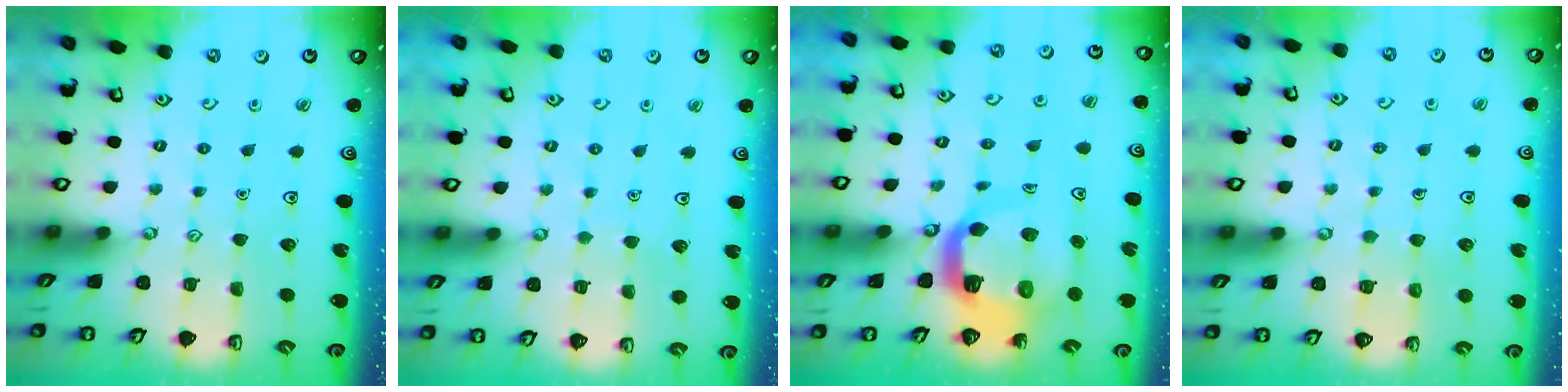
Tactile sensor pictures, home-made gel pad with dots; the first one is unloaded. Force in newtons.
{"total": 1.3, "press": 1.3, "slide": 0.1}
{"total": 11.8, "press": 11.7, "slide": 1.4}
{"total": 4.7, "press": 4.6, "slide": 0.4}